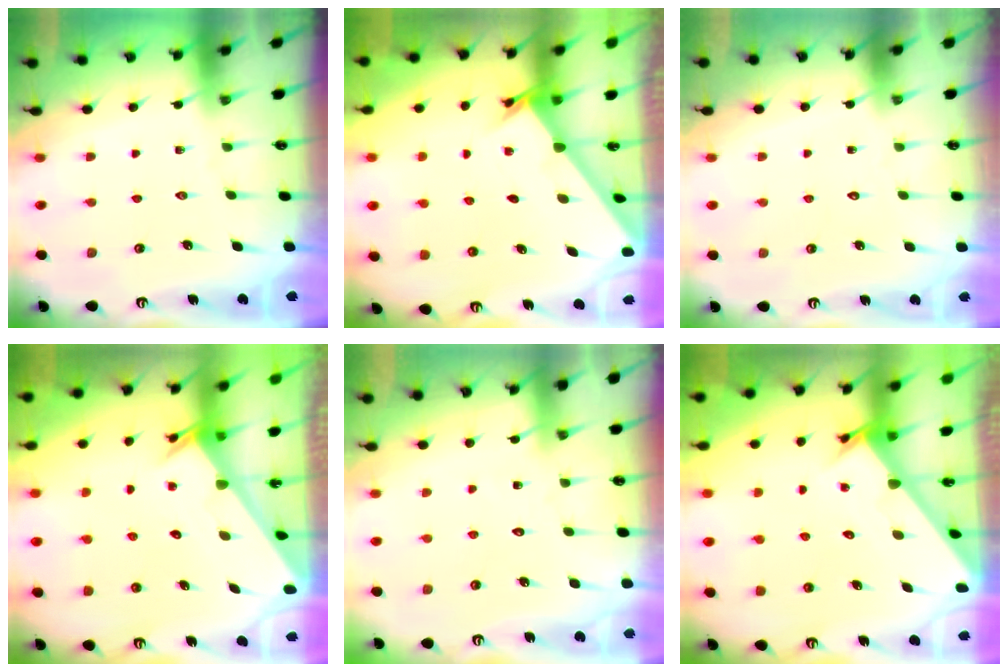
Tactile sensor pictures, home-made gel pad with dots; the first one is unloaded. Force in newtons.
{"total": 2.2, "press": 2.2, "slide": 0.1}
{"total": 1.6, "press": 1.6, "slide": 0.1}
{"total": 3.4, "press": 3.4, "slide": 0.4}
{"total": 3.9, "press": 3.9, "slide": 0.3}
{"total": 2.9, "press": 2.9, "slide": 0.1}